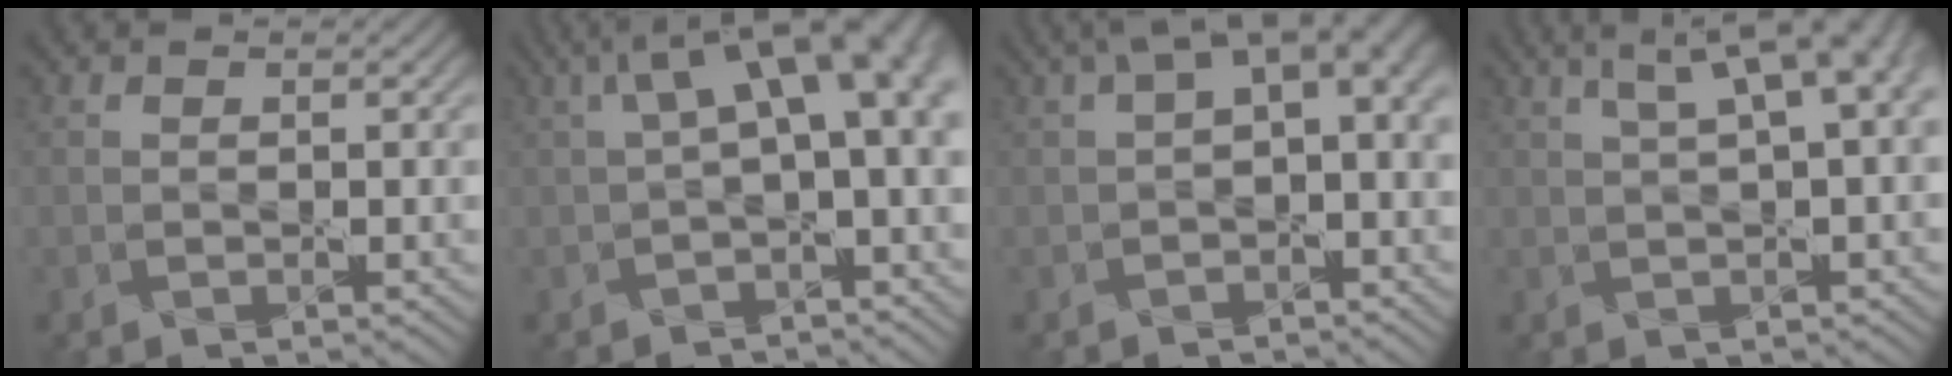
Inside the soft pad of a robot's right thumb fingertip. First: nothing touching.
{"total": 10.7, "force": [2.2, 4.6, 9.4], "torque": [-0.144, 0.006, 0.043]}
{"total": 6.9, "force": [1.6, 3.2, 5.8], "torque": [-0.091, 0.005, 0.031]}
{"total": 7.9, "force": [3.2, 2.3, 6.8], "torque": [-0.084, 0.029, 0.048]}